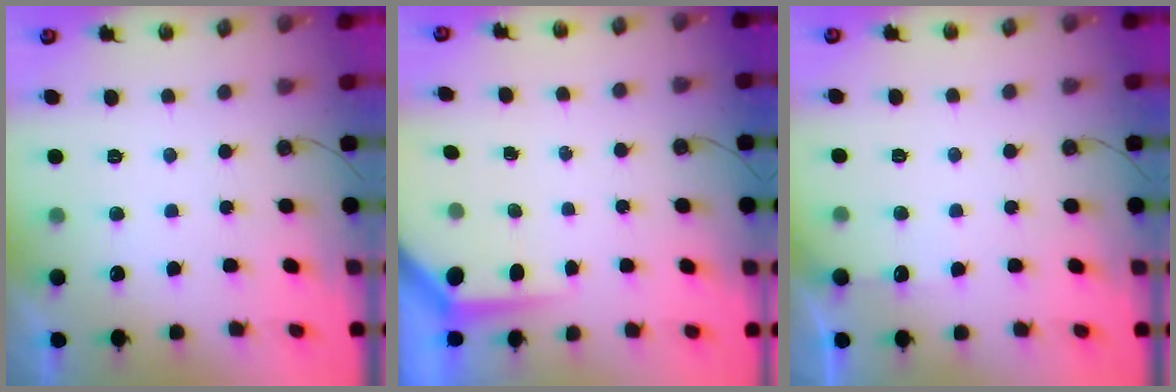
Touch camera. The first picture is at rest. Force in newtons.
{"total": 4.0, "press": 4.0, "slide": 0.3}
{"total": 4.5, "press": 4.5, "slide": 0.5}